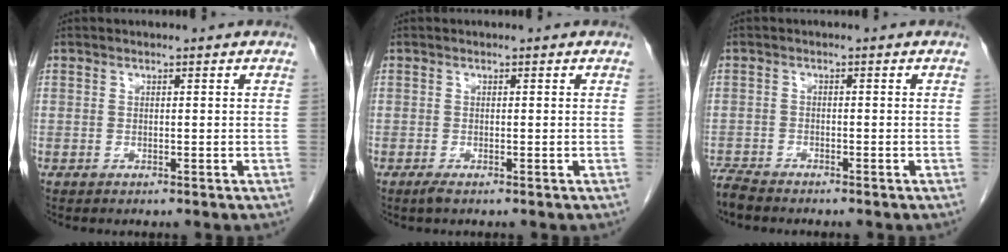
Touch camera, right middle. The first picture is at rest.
{"total": 0.9, "force": [-0.6, 0.0, 0.6], "torque": [-0.016, -0.004, -0.012]}
{"total": 3.3, "force": [-3.2, 0.3, 0.9], "torque": [-0.018, -0.015, -0.060]}